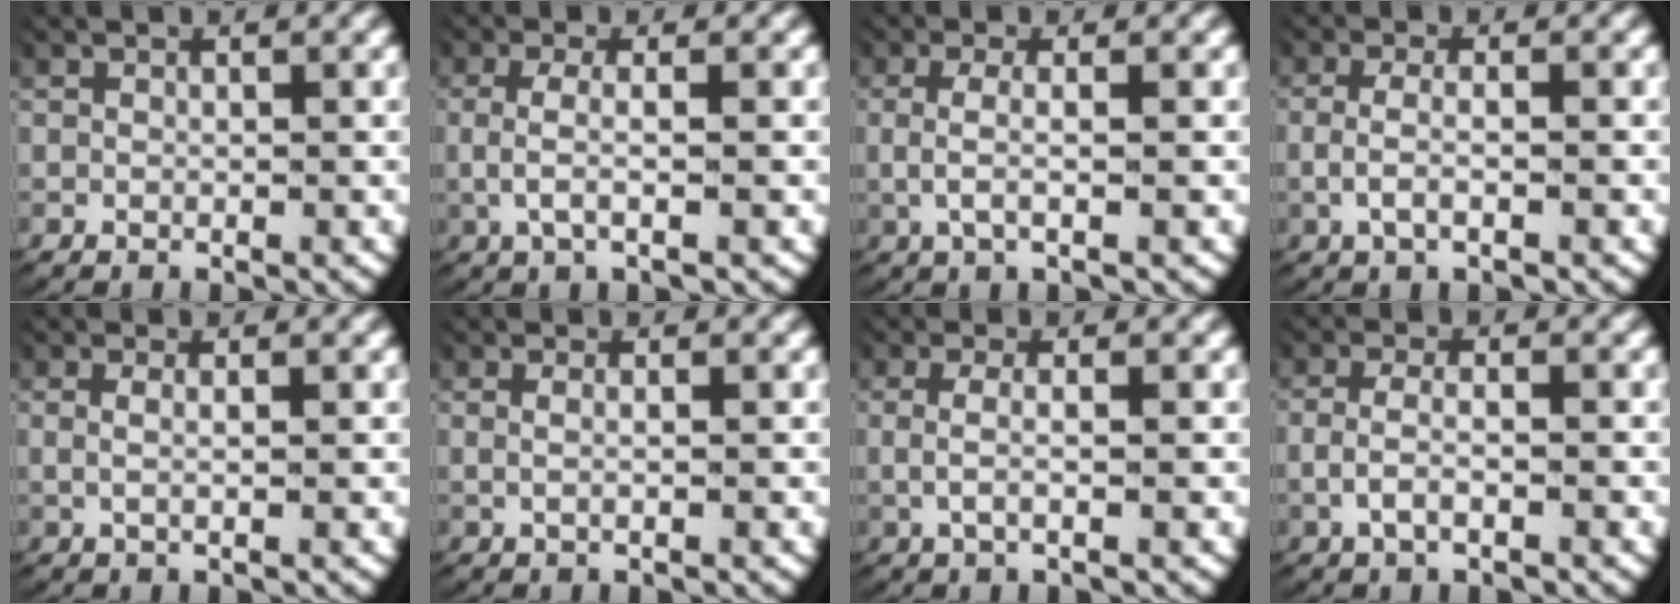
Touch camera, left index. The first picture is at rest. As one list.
[{"total": 3.7, "force": [0.2, 1.4, 3.4], "torque": [-0.076, -0.001, 0.003]}, {"total": 3.3, "force": [0.1, 1.1, 3.1], "torque": [-0.071, -0.002, 0.004]}, {"total": 3.0, "force": [-0.8, 1.3, 2.6], "torque": [-0.062, -0.007, -0.010]}, {"total": 1.4, "force": [0.2, 0.3, 1.3], "torque": [-0.034, -0.008, 0.007]}, {"total": 1.0, "force": [0.0, 0.1, 1.0], "torque": [-0.026, -0.005, 0.001]}, {"total": 2.8, "force": [-0.1, 0.9, 2.6], "torque": [-0.061, -0.004, 0.000]}, {"total": 2.9, "force": [-1.1, 1.3, 2.3], "torque": [-0.055, -0.008, -0.016]}]